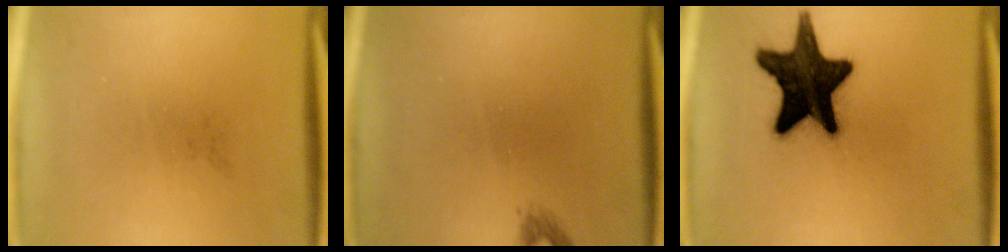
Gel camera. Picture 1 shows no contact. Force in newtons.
{"total": 0.9}
{"total": 18.6}